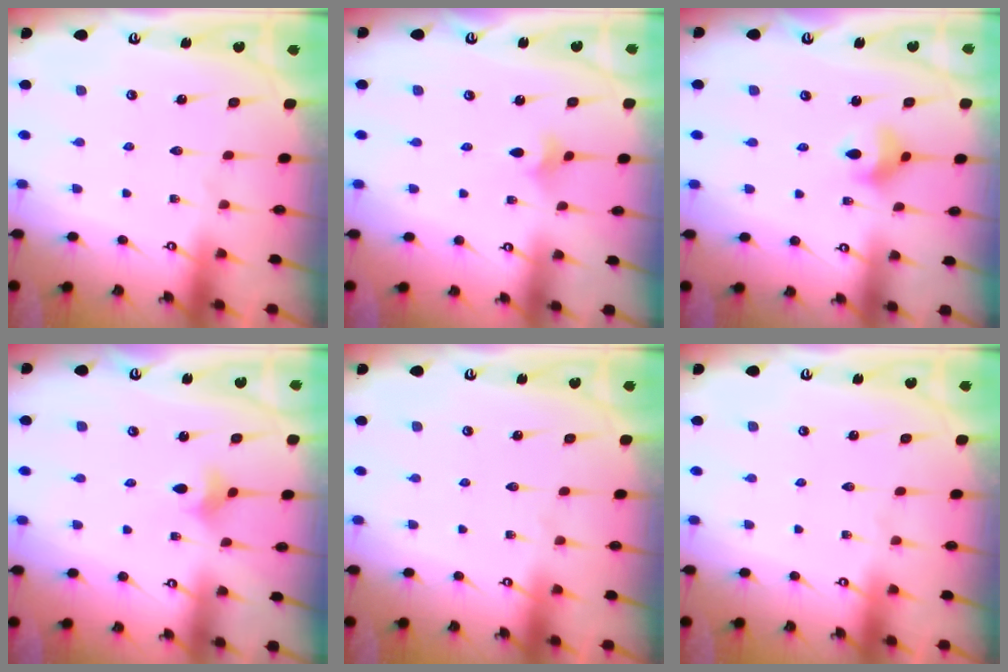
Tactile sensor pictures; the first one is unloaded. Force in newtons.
{"total": 2.5, "press": 2.5, "slide": 0.6}
{"total": 6.8, "press": 6.5, "slide": 2.0}
{"total": 4.1, "press": 4.0, "slide": 0.7}
{"total": 0.0}
{"total": 0.0}